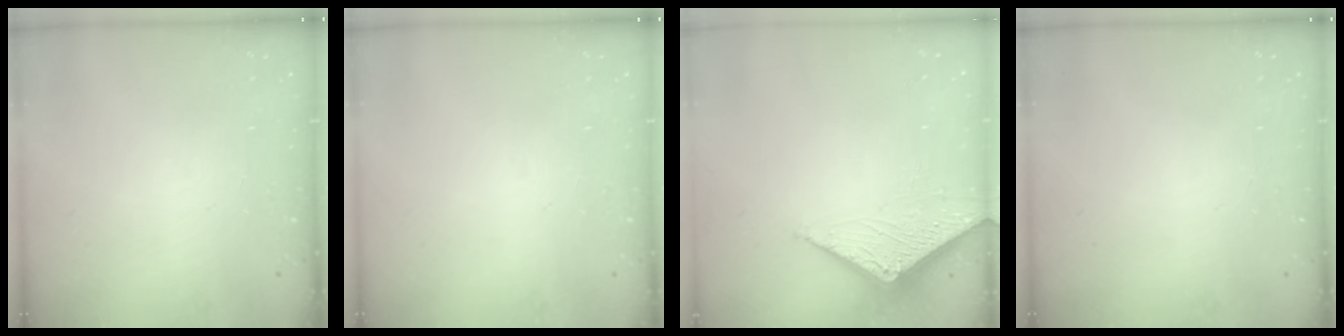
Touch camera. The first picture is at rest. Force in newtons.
{"total": 0.0}
{"total": 2.8, "press": 2.8, "slide": 0.3}
{"total": 0.0}